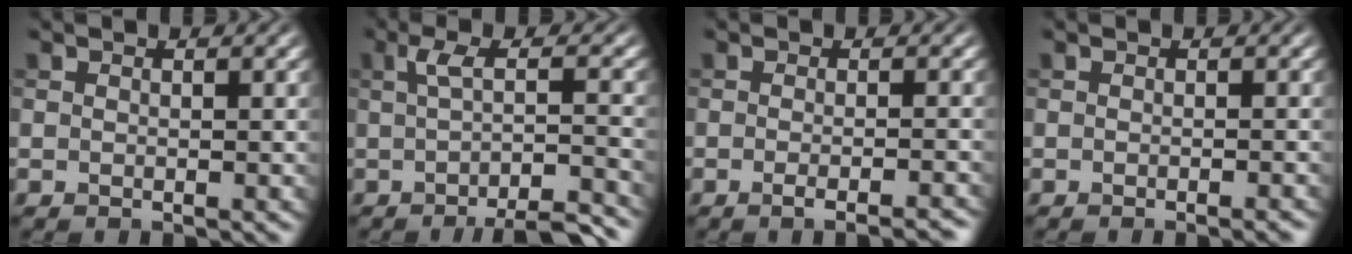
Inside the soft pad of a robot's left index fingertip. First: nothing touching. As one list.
[{"total": 6.1, "force": [-2.2, 1.3, 5.6], "torque": [-0.071, -0.007, -0.038]}, {"total": 3.6, "force": [-1.7, 1.2, 2.9], "torque": [-0.018, 0.003, -0.022]}, {"total": 1.5, "force": [-0.8, 0.4, 1.2], "torque": [-0.005, 0.000, -0.012]}]